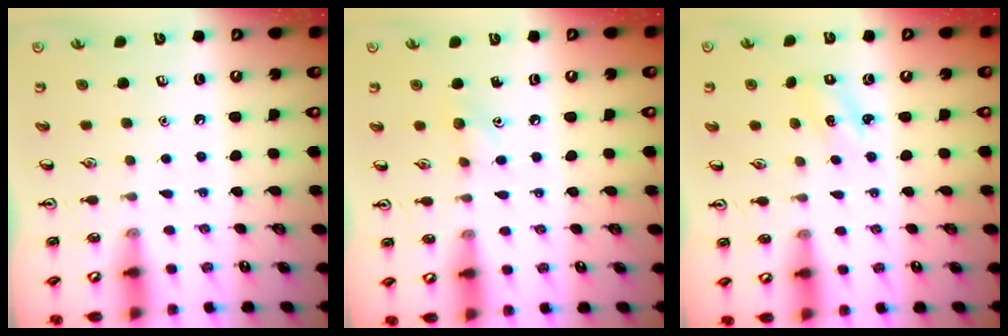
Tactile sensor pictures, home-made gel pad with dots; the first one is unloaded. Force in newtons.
{"total": 5.1, "press": 4.8, "slide": 1.8}
{"total": 1.5, "press": 1.4, "slide": 0.4}